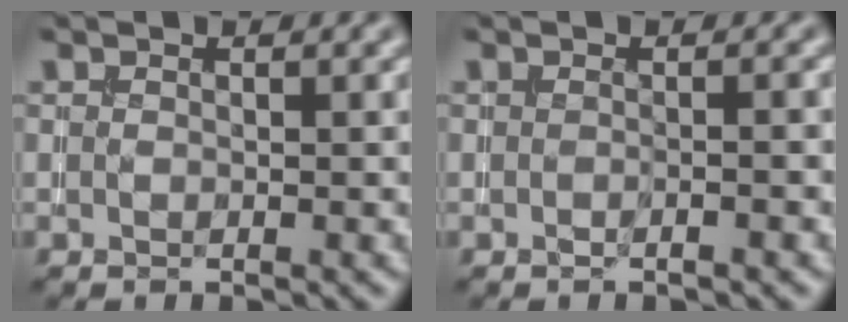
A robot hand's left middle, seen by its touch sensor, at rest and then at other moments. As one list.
[{"total": 0.8, "force": [-0.3, 0.0, 0.7], "torque": [-0.007, -0.004, -0.007]}]